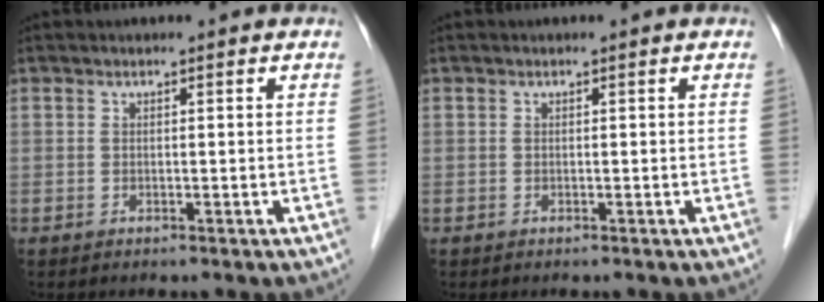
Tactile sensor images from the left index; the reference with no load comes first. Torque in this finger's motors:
{"motor_torque": [0.00, 0.00, 0.00, 0.00]}